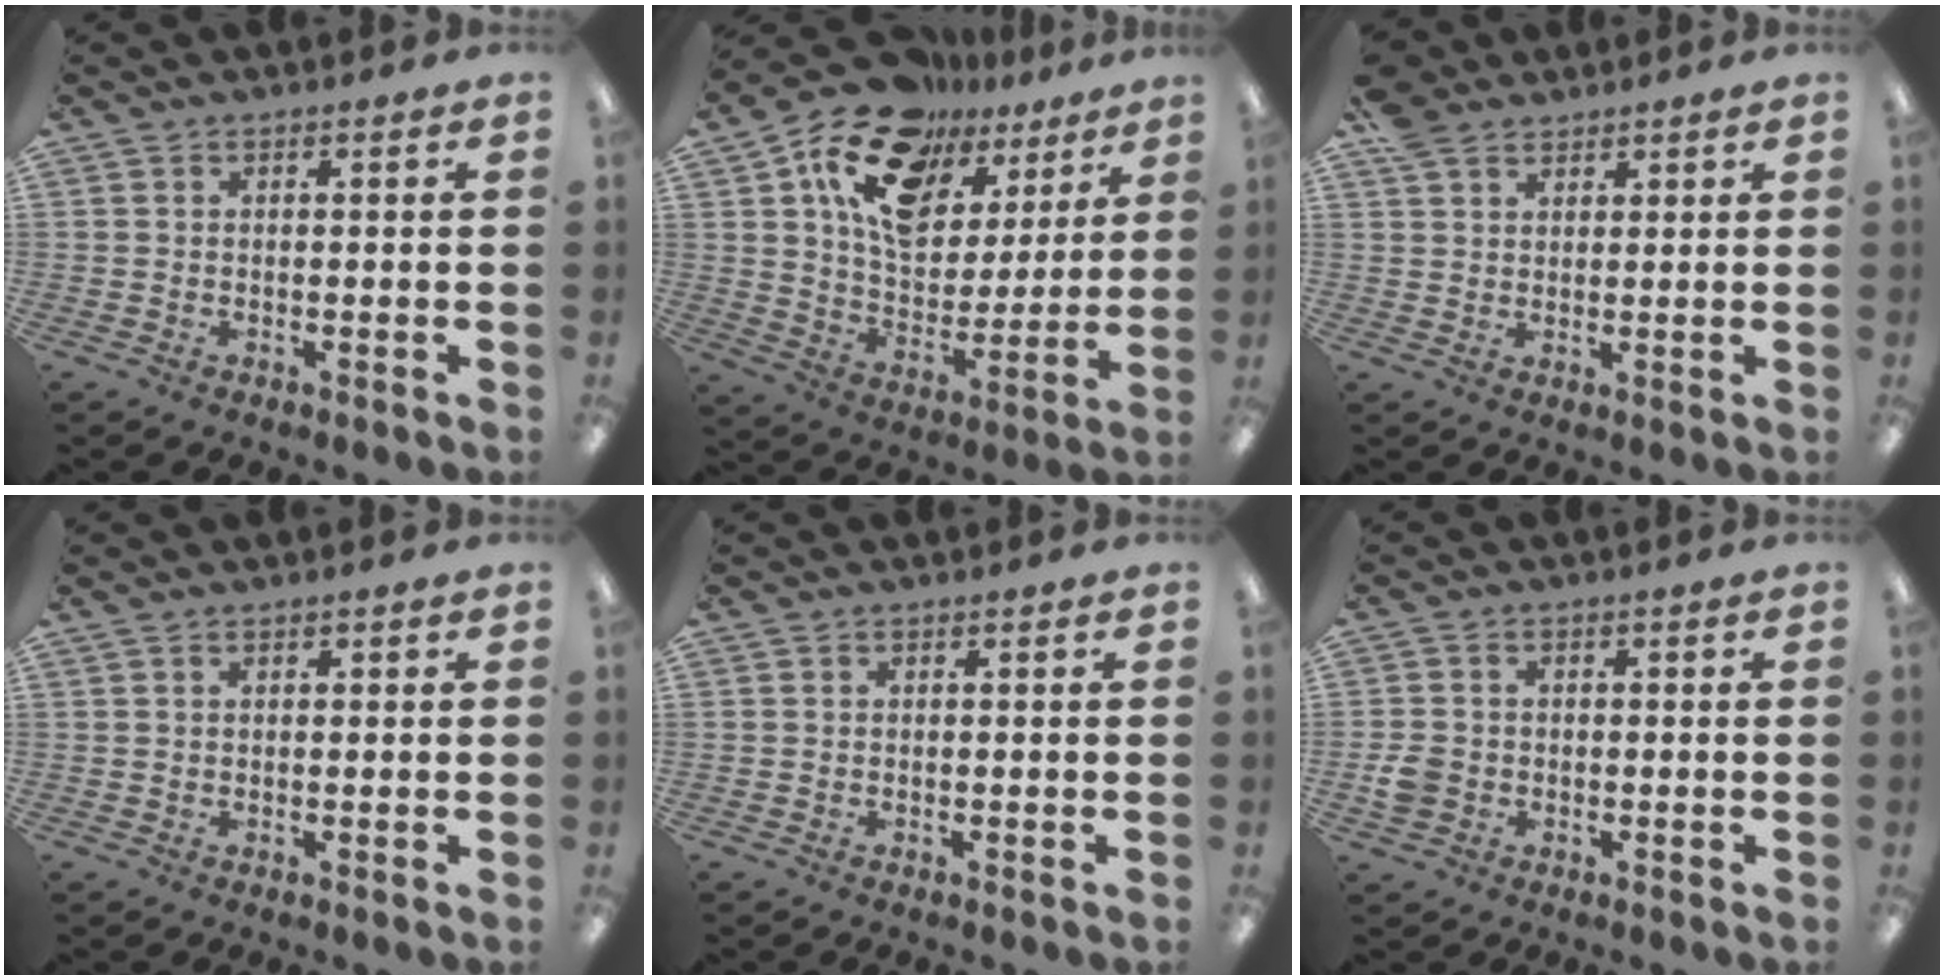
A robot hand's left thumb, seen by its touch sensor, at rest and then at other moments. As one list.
[{"total": 16.3, "force": [10.6, 9.9, 7.6], "torque": [-0.145, -0.056, 0.194]}, {"total": 5.5, "force": [4.1, 3.3, 1.6], "torque": [-0.046, -0.005, 0.081]}, {"total": 0.9, "force": [0.5, 0.4, 0.5], "torque": [-0.011, 0.003, 0.009]}, {"total": 0.0}, {"total": 3.9, "force": [-1.0, 3.3, 1.7], "torque": [-0.019, 0.006, -0.018]}]